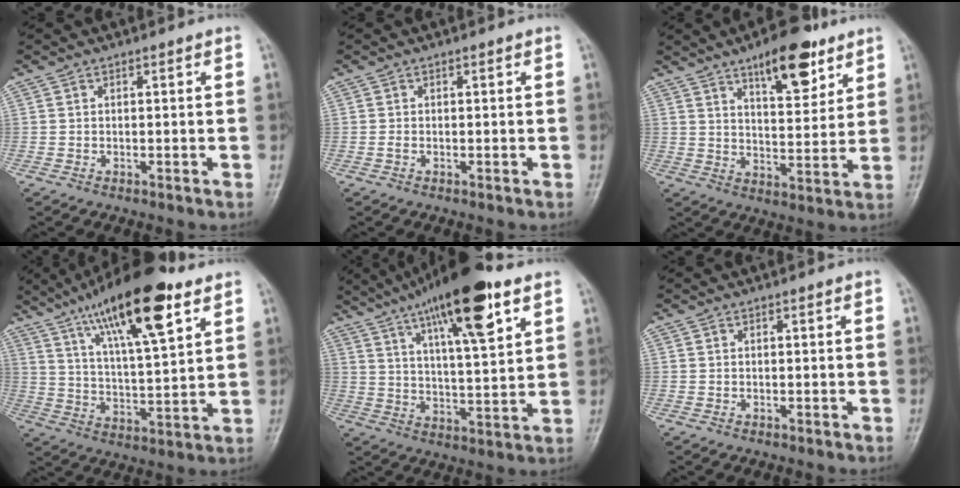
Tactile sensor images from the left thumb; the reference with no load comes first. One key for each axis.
{"total": 0.6, "fx": 0.1, "fy": 0.3, "fz": 0.5, "tx": -0.010, "ty": 0.001, "tz": 0.003}
{"total": 12.4, "fx": 7.7, "fy": 4.7, "fz": 8.6, "tx": -0.101, "ty": -0.044, "tz": 0.119}
{"total": 19.9, "fx": 11.3, "fy": 5.3, "fz": 15.5, "tx": -0.241, "ty": -0.035, "tz": 0.196}
{"total": 19.7, "fx": 11.0, "fy": 4.9, "fz": 15.5, "tx": -0.240, "ty": -0.031, "tz": 0.183}
{"total": 0.0}